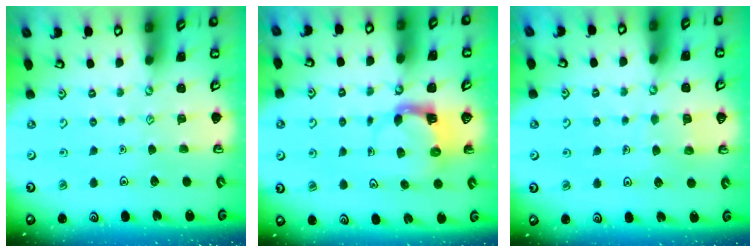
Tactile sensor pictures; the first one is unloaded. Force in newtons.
{"total": 3.8, "press": 3.7, "slide": 0.7}
{"total": 6.3, "press": 6.3, "slide": 0.4}